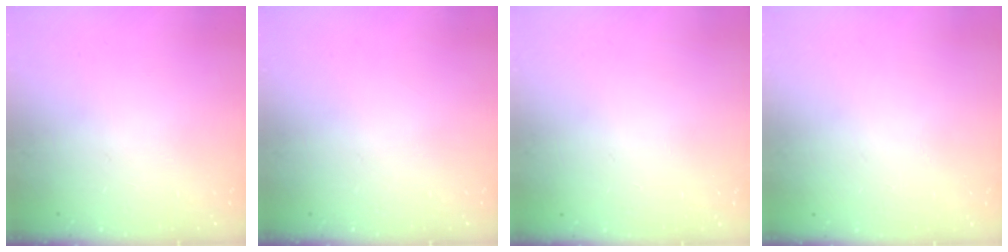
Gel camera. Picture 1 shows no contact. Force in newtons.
{"total": 0.0}
{"total": 0.0}
{"total": 0.0}